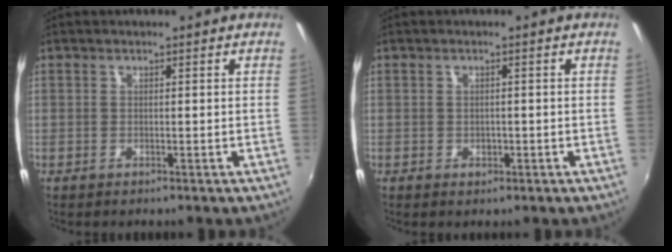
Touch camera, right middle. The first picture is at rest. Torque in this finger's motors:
{"motor_torque": [0.13, -0.19, 0.14, 0.02]}